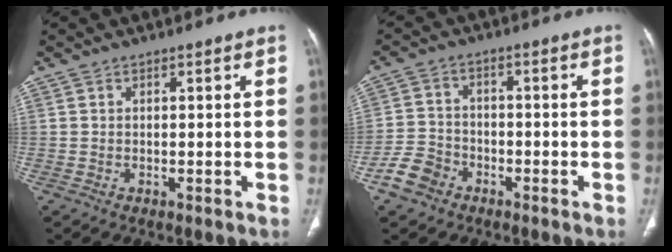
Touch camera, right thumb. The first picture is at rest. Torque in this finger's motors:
{"motor_torque": [0.10, 0.00, -0.22, -0.11, -0.01]}